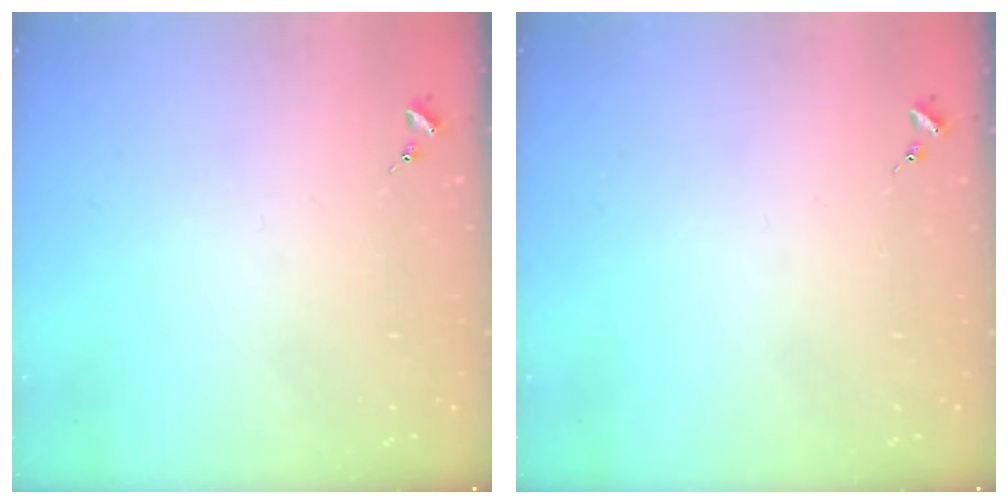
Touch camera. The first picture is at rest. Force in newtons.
{"total": 0.0}